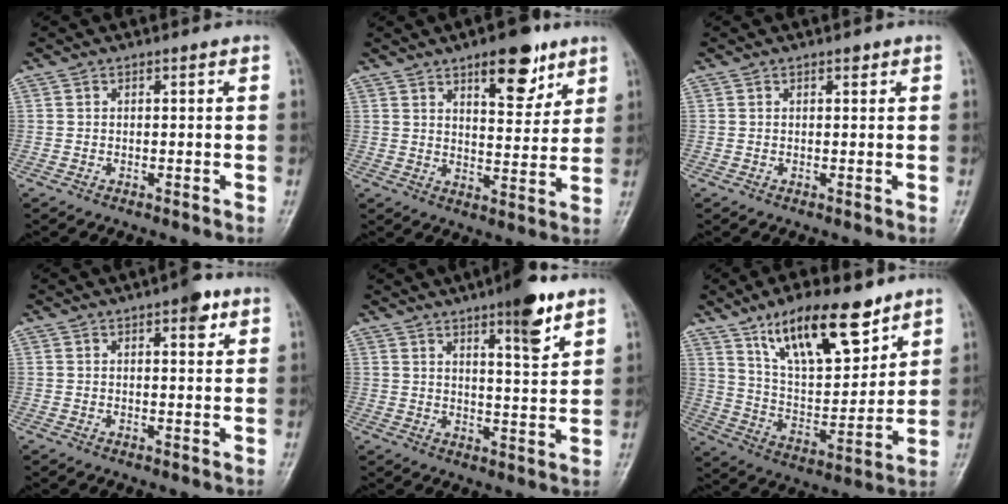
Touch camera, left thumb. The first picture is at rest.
{"total": 11.0, "force": [6.7, 4.5, 7.5], "torque": [-0.079, -0.038, 0.099]}
{"total": 0.8, "force": [0.5, 0.4, 0.4], "torque": [-0.003, -0.002, 0.006]}
{"total": 4.1, "force": [2.2, 1.5, 3.1], "torque": [-0.029, -0.006, 0.026]}
{"total": 9.2, "force": [5.8, 1.8, 6.9], "torque": [-0.089, -0.035, 0.084]}
{"total": 18.4, "force": [11.7, 7.1, 12.3], "torque": [-0.163, -0.058, 0.212]}